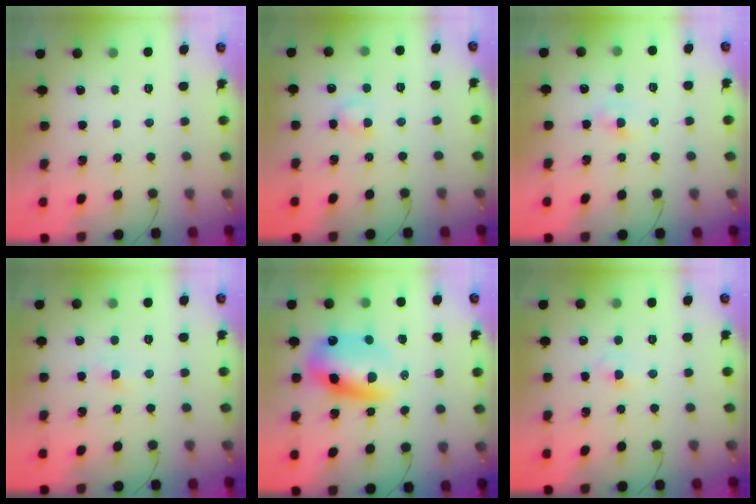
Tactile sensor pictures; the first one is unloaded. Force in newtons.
{"total": 3.4, "press": 3.3, "slide": 1.1}
{"total": 1.8, "press": 1.7, "slide": 0.7}
{"total": 1.9, "press": 1.7, "slide": 0.7}
{"total": 12.4, "press": 11.9, "slide": 3.5}
{"total": 2.1, "press": 1.9, "slide": 0.9}